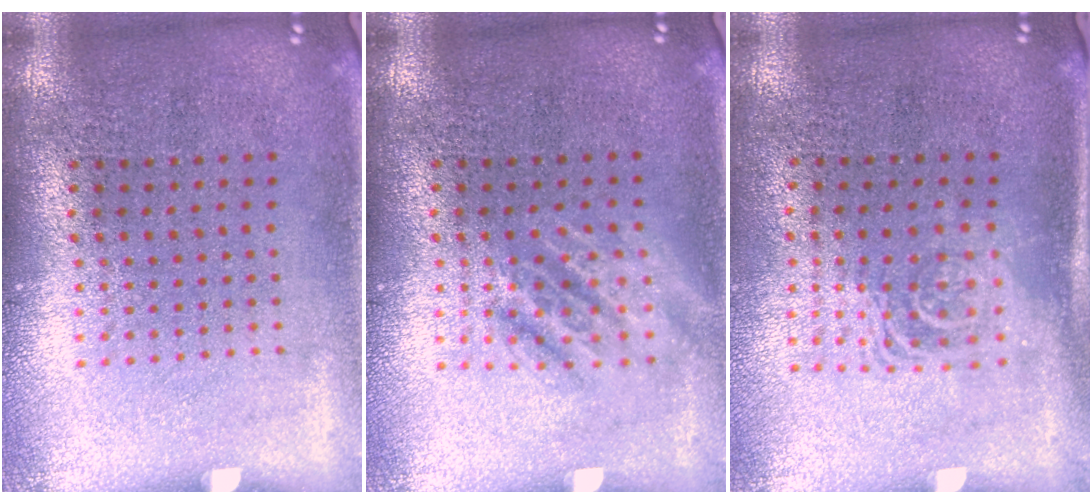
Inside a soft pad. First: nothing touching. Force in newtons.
{"total": 1.1, "press": 1.1, "slide": 0.2}
{"total": 1.6, "press": 1.3, "slide": 0.9}